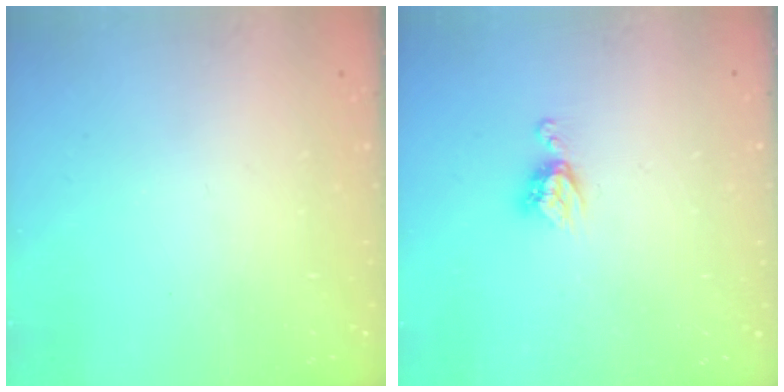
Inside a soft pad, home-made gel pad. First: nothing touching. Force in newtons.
{"total": 5.7, "press": 5.7, "slide": 0.5}